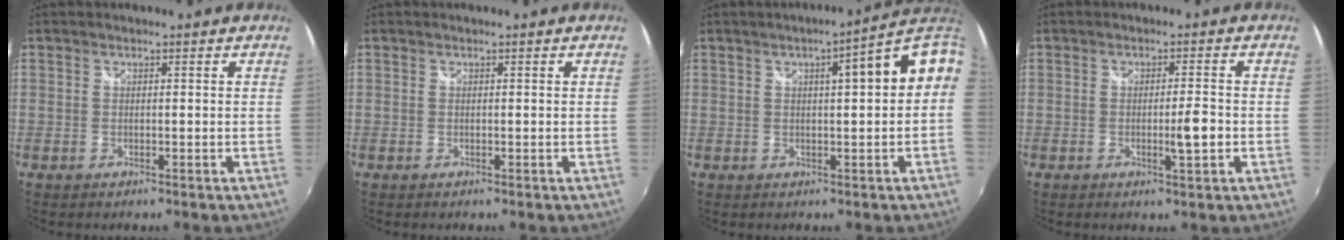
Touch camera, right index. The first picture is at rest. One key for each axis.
{"total": 0.0}
{"total": 9.6, "fx": 1.8, "fy": 1.2, "fz": 9.3, "tx": -0.103, "ty": 0.030, "tz": 0.035}
{"total": 3.6, "fx": -0.9, "fy": -0.1, "fz": 3.5, "tx": -0.058, "ty": -0.001, "tz": -0.013}